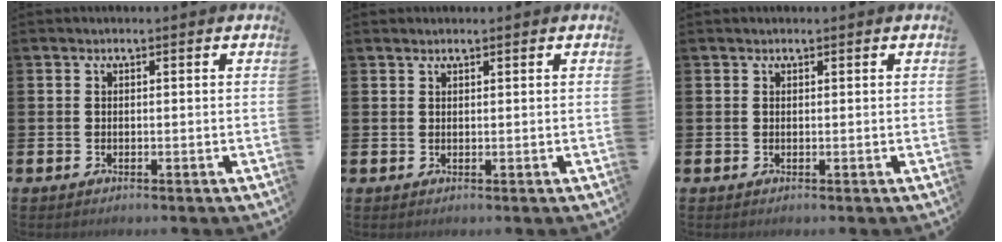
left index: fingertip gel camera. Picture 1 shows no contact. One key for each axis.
{"total": 0.7, "fx": 0.7, "fy": 0.1, "fz": 0.1, "tx": 0.004, "ty": -0.001, "tz": 0.011}
{"total": 0.0}